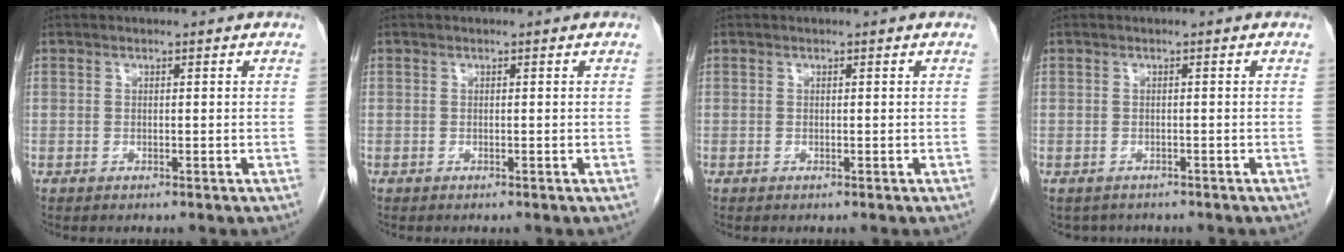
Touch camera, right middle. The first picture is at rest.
{"total": 0.0}
{"total": 0.0}
{"total": 2.7, "force": [-2.3, 1.4, 0.2], "torque": [-0.005, 0.000, -0.031]}